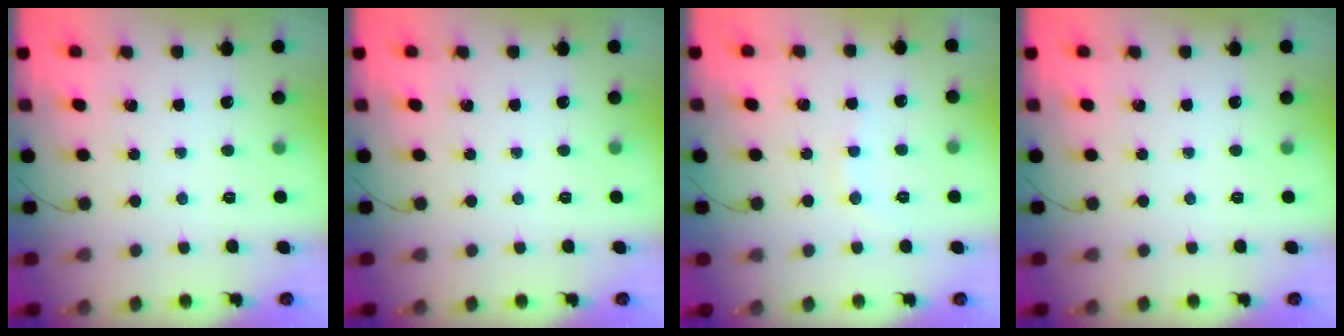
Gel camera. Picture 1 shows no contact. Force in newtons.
{"total": 0.0}
{"total": 5.8, "press": 5.6, "slide": 1.6}
{"total": 0.0}